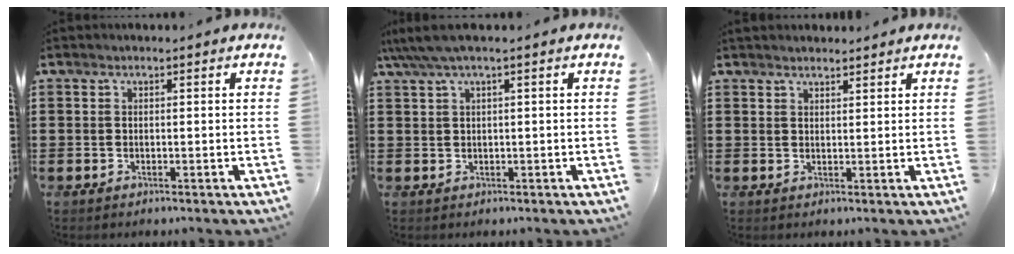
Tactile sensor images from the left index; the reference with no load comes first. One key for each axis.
{"total": 2.5, "fx": 0.9, "fy": 0.2, "fz": 2.4, "tx": -0.053, "ty": -0.004, "tz": 0.013}
{"total": 1.6, "fx": 1.6, "fy": 0.3, "fz": 0.1, "tx": -0.006, "ty": 0.003, "tz": 0.030}